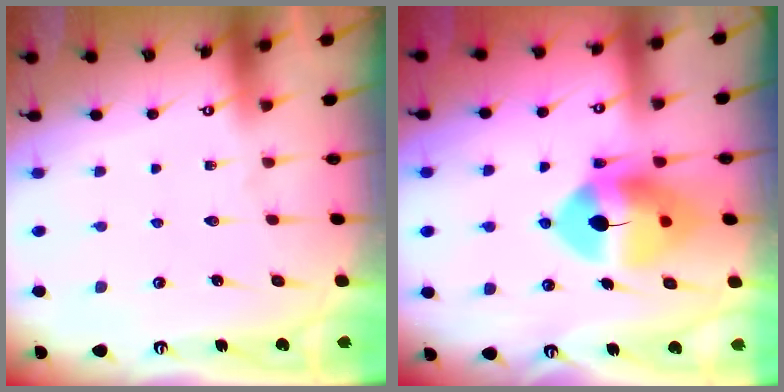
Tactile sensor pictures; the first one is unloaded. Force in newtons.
{"total": 13.1, "press": 12.9, "slide": 2.5}